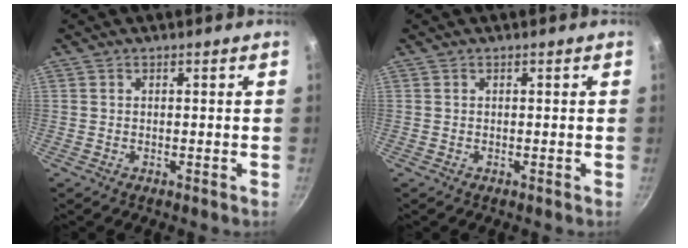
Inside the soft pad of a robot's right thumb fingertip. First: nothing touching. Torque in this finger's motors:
{"motor_torque": [-0.80, -0.18, 0.00, 0.00, 0.00]}